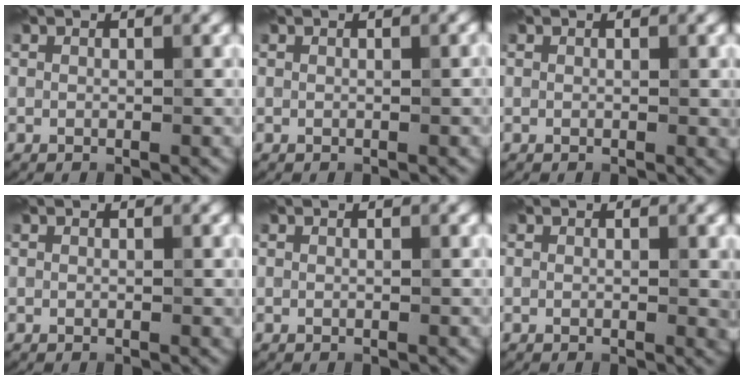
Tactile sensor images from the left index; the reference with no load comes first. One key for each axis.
{"total": 0.0}
{"total": 0.6, "fx": 0.0, "fy": 0.1, "fz": 0.6, "tx": -0.005, "ty": -0.001, "tz": -0.001}
{"total": 0.0}
{"total": 0.0}
{"total": 1.2, "fx": 0.1, "fy": 0.2, "fz": 1.2, "tx": -0.012, "ty": -0.003, "tz": -0.002}